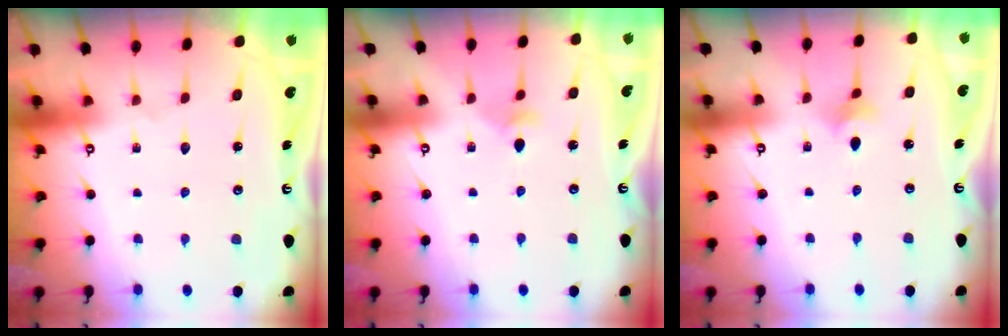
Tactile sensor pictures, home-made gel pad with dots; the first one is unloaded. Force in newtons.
{"total": 3.6, "press": 3.6, "slide": 0.6}
{"total": 2.1, "press": 2.0, "slide": 0.5}